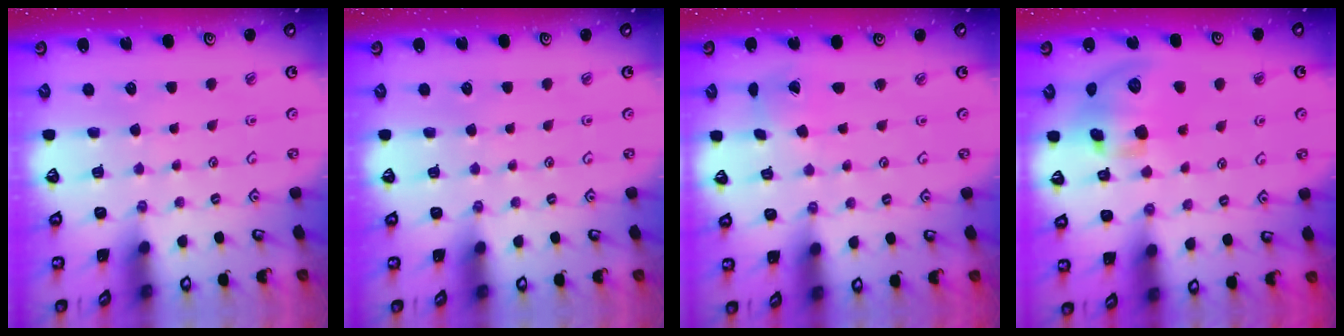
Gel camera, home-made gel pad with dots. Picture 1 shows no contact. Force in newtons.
{"total": 0.0}
{"total": 1.2, "press": 1.2, "slide": 0.1}
{"total": 12.9, "press": 12.7, "slide": 2.2}